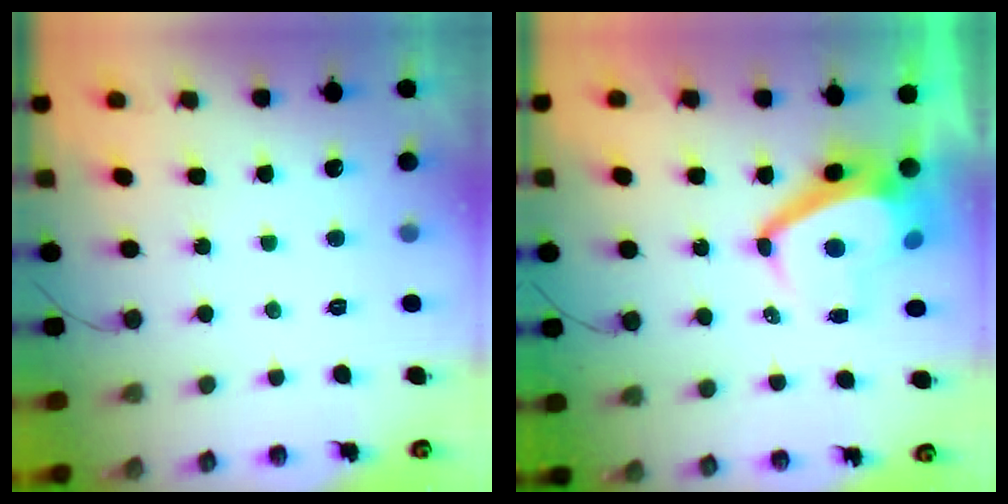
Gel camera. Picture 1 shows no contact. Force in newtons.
{"total": 6.6, "press": 6.6, "slide": 0.5}